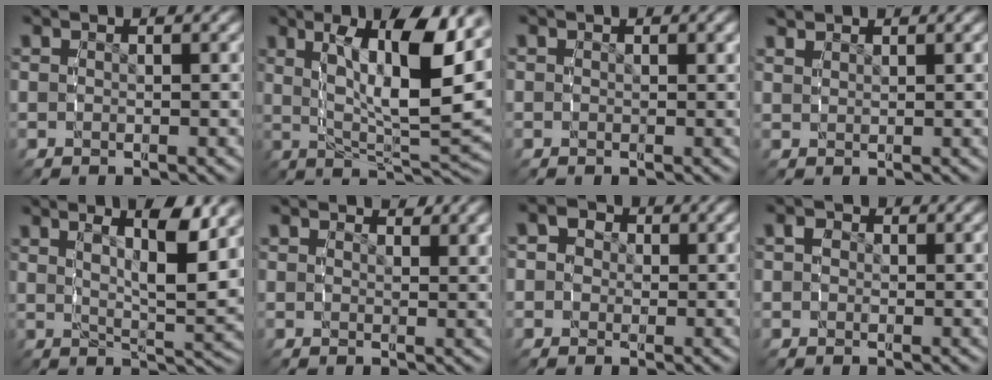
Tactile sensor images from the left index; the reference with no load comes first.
{"total": 11.4, "force": [2.5, 3.6, 10.5], "torque": [-0.160, 0.004, 0.044]}
{"total": 0.0}
{"total": 1.2, "force": [1.1, -0.3, 0.0], "torque": [-0.002, 0.000, 0.028]}
{"total": 6.7, "force": [2.6, 1.2, 6.1], "torque": [-0.085, 0.003, 0.042]}
{"total": 1.1, "force": [1.0, 0.3, 0.5], "torque": [-0.001, -0.002, 0.012]}
{"total": 3.2, "force": [0.5, 2.9, 1.1], "torque": [-0.022, 0.005, -0.005]}
{"total": 0.8, "force": [0.1, 0.8, 0.3], "torque": [-0.002, 0.001, -0.002]}